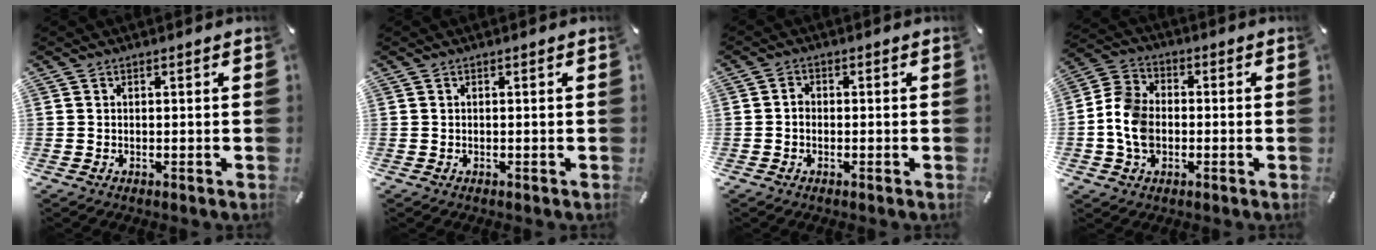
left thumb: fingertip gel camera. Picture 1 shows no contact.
{"total": 0.0}
{"total": 1.5, "force": [-0.5, 1.2, 0.8], "torque": [-0.017, 0.004, -0.009]}
{"total": 9.4, "force": [-1.8, 7.4, 5.6], "torque": [-0.129, 0.017, -0.029]}